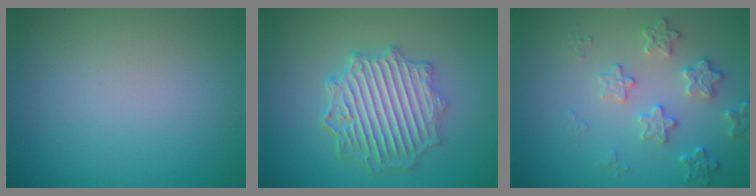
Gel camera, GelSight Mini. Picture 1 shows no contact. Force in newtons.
{"total": 6.1, "press": 5.1, "slide": 3.3}
{"total": 2.9, "press": 2.3, "slide": 1.8}